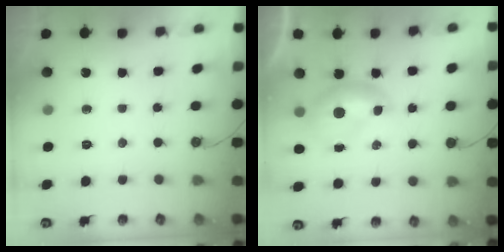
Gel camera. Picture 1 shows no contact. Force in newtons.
{"total": 0.0}